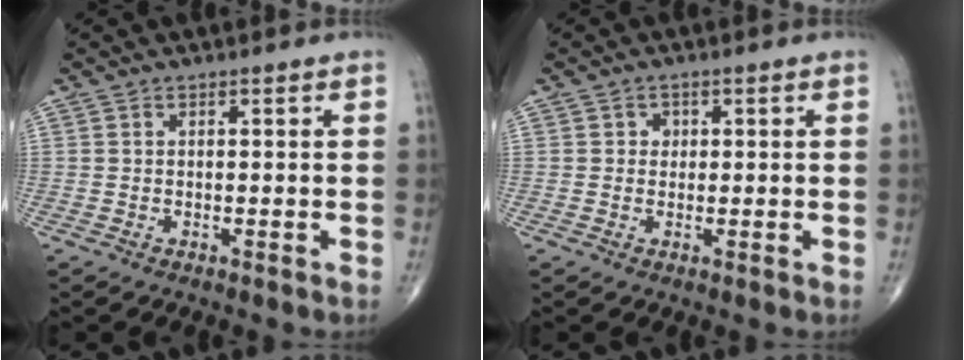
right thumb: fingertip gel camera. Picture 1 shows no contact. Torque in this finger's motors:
{"motor_torque": [-0.52, -0.06, 0.02, 0.02, 0.01]}